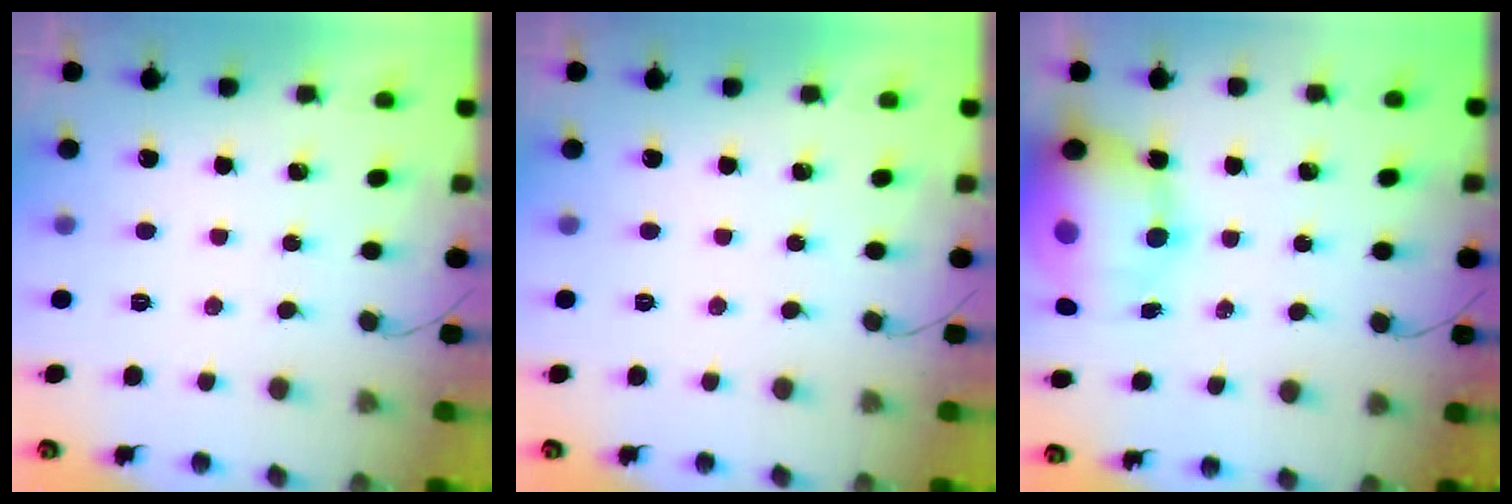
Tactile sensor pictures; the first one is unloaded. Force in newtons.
{"total": 0.0}
{"total": 16.9, "press": 16.3, "slide": 4.5}